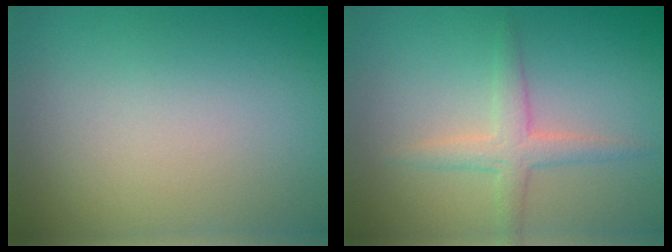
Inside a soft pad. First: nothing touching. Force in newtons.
{"total": 2.4, "press": 2.4, "slide": 0.2}